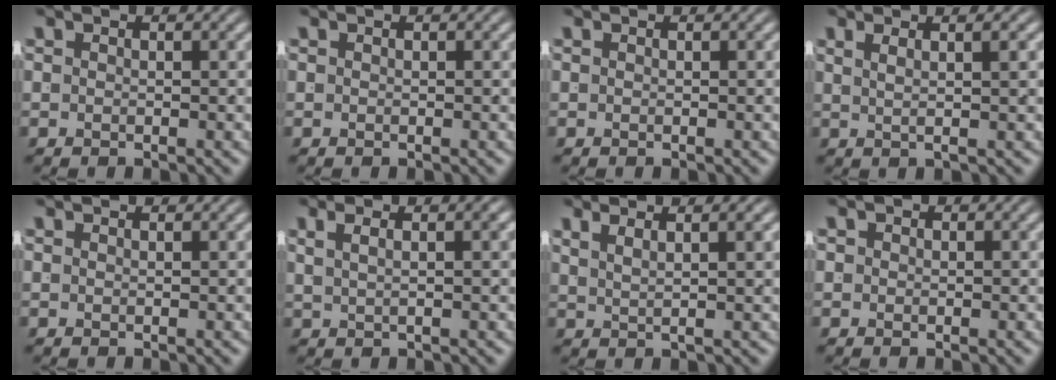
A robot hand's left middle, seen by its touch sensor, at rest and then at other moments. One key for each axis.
{"total": 0.0}
{"total": 0.0}
{"total": 2.1, "fx": 0.9, "fy": -1.3, "fz": 1.4, "tx": -0.014, "ty": -0.001, "tz": 0.025}
{"total": 0.9, "fx": 0.6, "fy": -0.6, "fz": -0.1, "tx": 0.011, "ty": 0.000, "tz": 0.011}
{"total": 2.3, "fx": 1.2, "fy": -0.3, "fz": 1.9, "tx": -0.015, "ty": 0.008, "tz": 0.028}
{"total": 2.4, "fx": 1.7, "fy": -0.6, "fz": 1.6, "tx": -0.015, "ty": 0.000, "tz": 0.041}
{"total": 1.2, "fx": 0.2, "fy": 1.1, "fz": 0.3, "tx": -0.013, "ty": -0.007, "tz": 0.005}